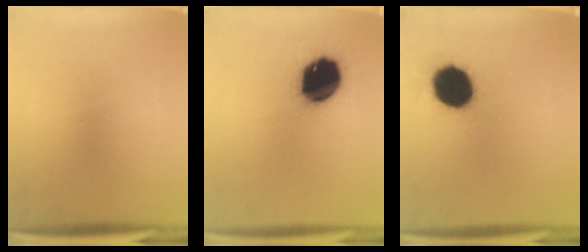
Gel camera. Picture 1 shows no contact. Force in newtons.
{"total": 18.3}
{"total": 15.3}